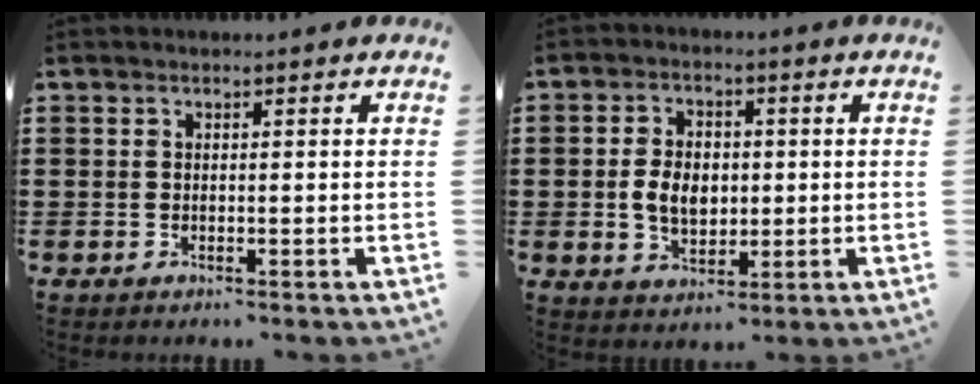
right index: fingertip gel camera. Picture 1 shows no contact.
{"total": 5.6, "force": [-0.2, 3.8, 4.1], "torque": [-0.081, 0.005, -0.009]}